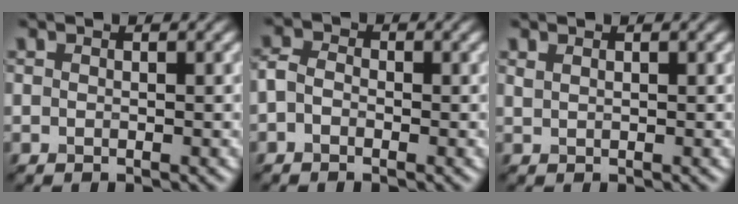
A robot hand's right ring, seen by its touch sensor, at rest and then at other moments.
{"total": 1.1, "force": [-1.0, 0.5, 0.2], "torque": [-0.035, 0.006, 0.001]}
{"total": 0.8, "force": [0.1, -0.6, -0.5], "torque": [-0.008, 0.003, 0.022]}